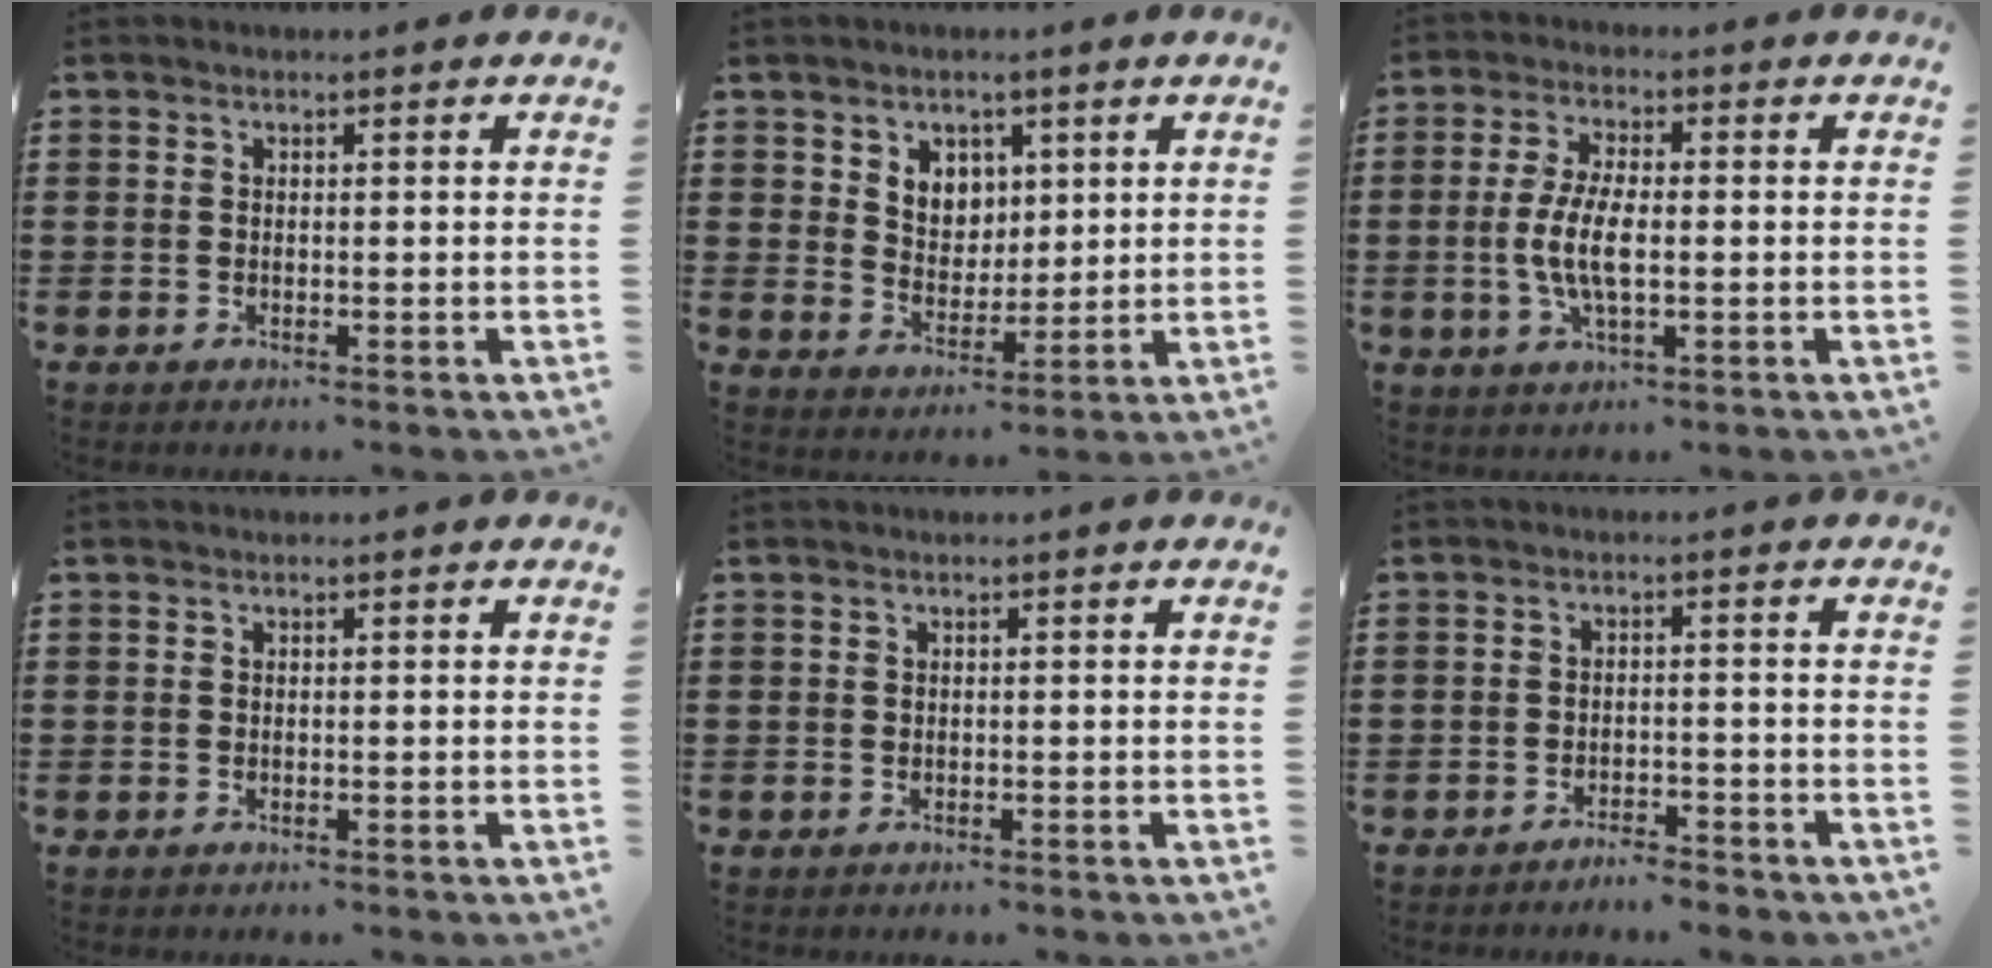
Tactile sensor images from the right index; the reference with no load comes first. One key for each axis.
{"total": 4.7, "fx": 2.6, "fy": 3.8, "fz": 0.8, "tx": -0.029, "ty": 0.004, "tz": 0.044}
{"total": 6.5, "fx": -0.9, "fy": 2.2, "fz": 6.1, "tx": -0.134, "ty": -0.006, "tz": -0.023}
{"total": 0.0}
{"total": 0.0}
{"total": 2.5, "fx": -2.4, "fy": 0.3, "fz": 0.3, "tx": -0.011, "ty": 0.001, "tz": -0.051}